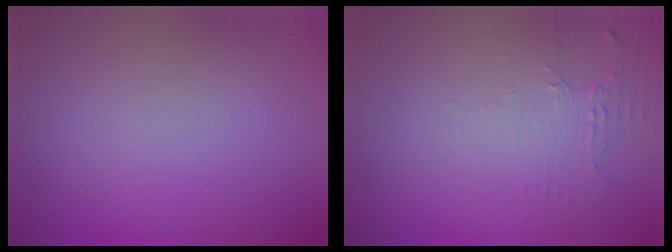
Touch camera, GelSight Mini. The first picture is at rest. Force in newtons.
{"total": 2.1, "press": 1.6, "slide": 1.4}